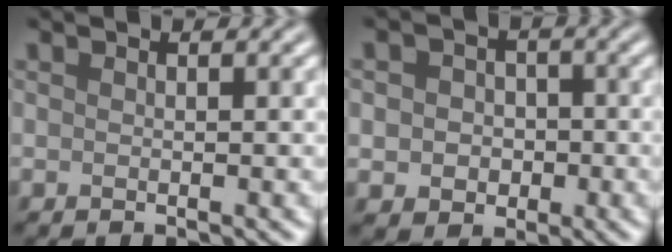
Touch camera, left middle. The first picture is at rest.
{"total": 3.7, "force": [-0.2, 3.2, 1.8], "torque": [-0.017, 0.001, -0.016]}